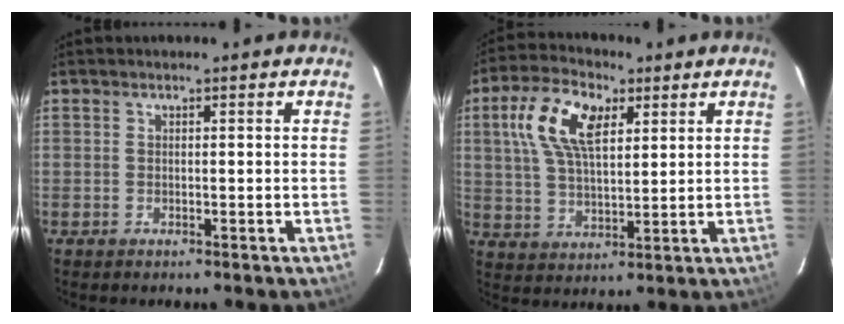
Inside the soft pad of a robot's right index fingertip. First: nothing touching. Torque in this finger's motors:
{"motor_torque": [0.53, 0.30, 0.43, 0.11]}